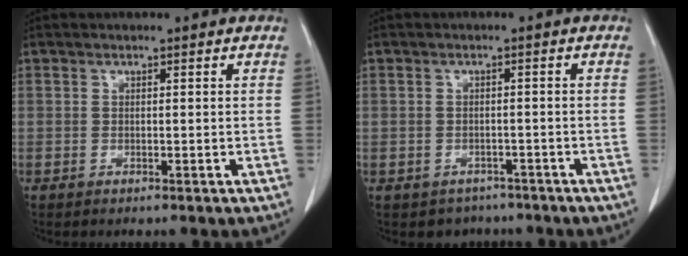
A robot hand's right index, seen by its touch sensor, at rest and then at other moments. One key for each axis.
{"total": 3.6, "fx": -2.6, "fy": 2.5, "fz": -0.2, "tx": 0.003, "ty": 0.013, "tz": -0.034}